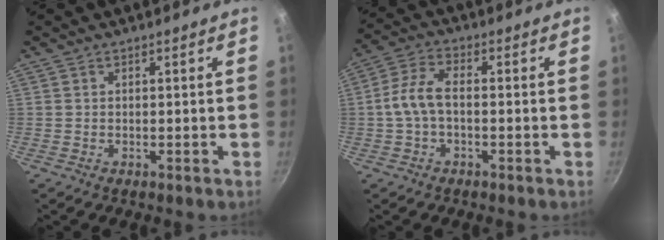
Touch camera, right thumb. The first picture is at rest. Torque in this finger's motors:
{"motor_torque": [-0.04, 0.23, -0.06, 0.10, 0.19]}